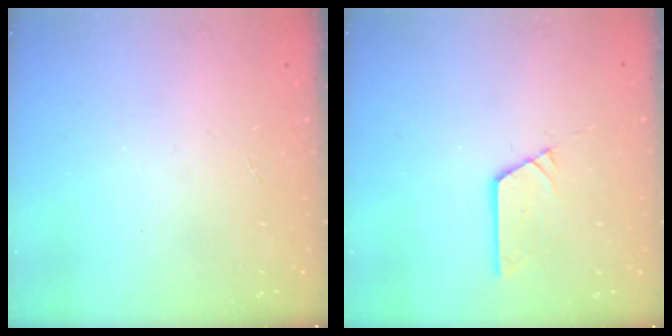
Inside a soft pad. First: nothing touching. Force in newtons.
{"total": 4.1, "press": 4.1, "slide": 0.2}